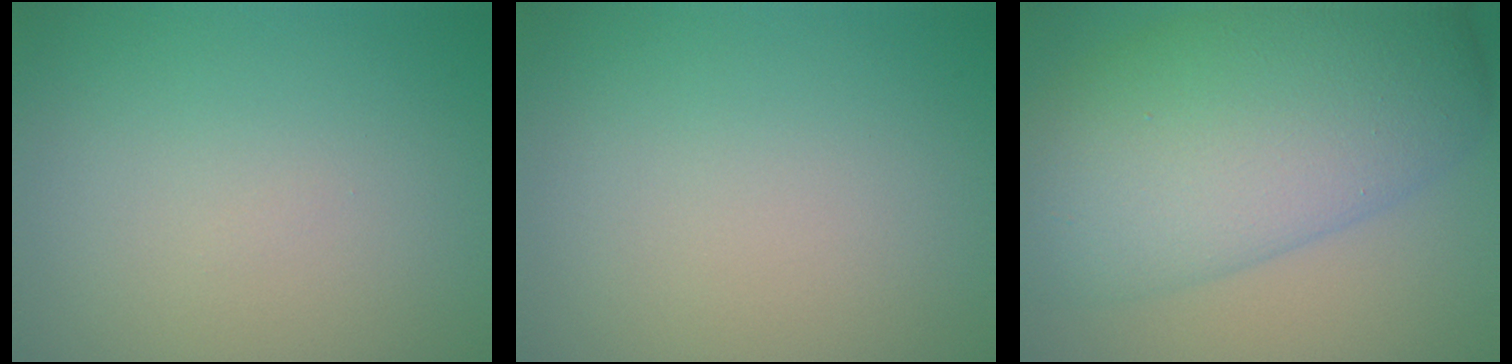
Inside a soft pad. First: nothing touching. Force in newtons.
{"total": 0.0}
{"total": 12.1, "press": 12.1, "slide": 0.2}